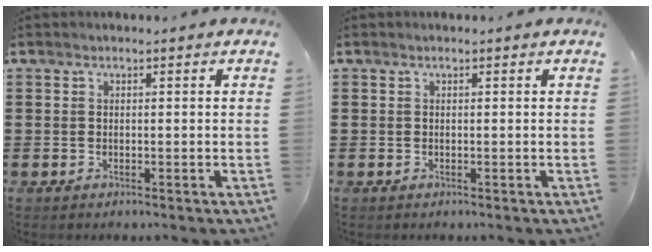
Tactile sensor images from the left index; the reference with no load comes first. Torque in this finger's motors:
{"motor_torque": [-0.04, -0.02, 0.00, 0.00]}